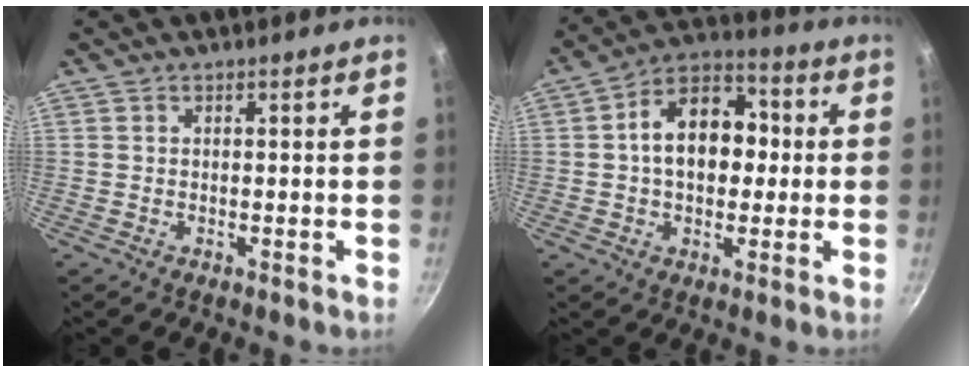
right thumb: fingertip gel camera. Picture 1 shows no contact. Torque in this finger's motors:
{"motor_torque": [0.63, 2.16, 0.93, -0.14, 0.07]}